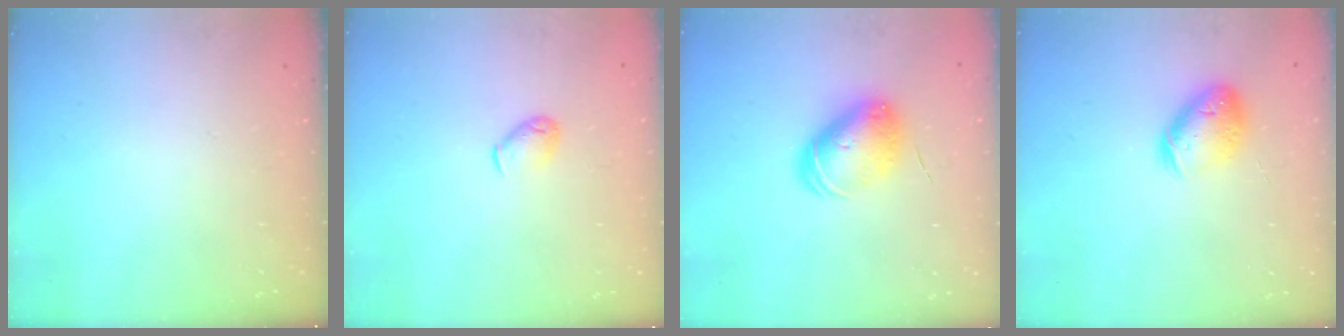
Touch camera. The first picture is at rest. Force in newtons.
{"total": 4.8, "press": 4.7, "slide": 0.9}
{"total": 9.6, "press": 9.6, "slide": 0.8}
{"total": 12.4, "press": 12.3, "slide": 1.6}